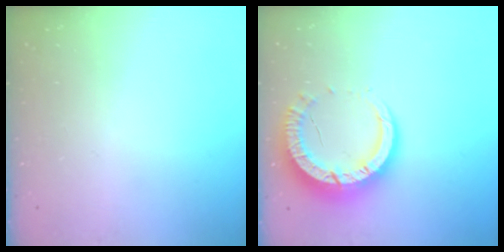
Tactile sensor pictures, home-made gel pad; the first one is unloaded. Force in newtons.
{"total": 11.1, "press": 11.1, "slide": 1.0}